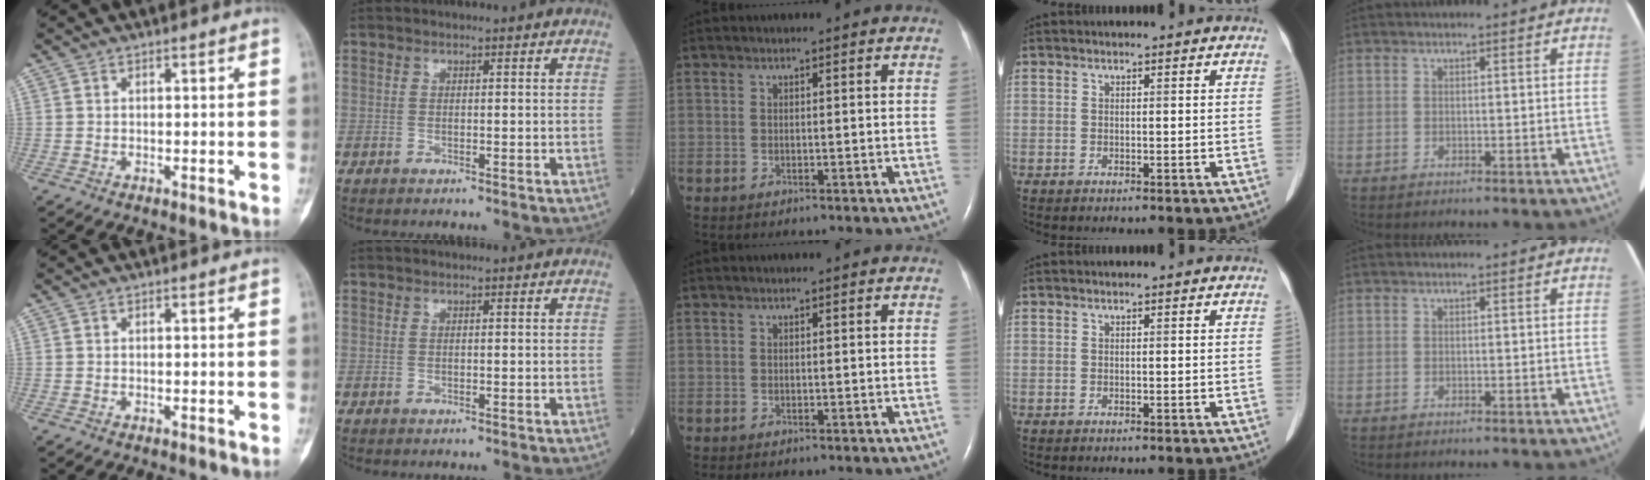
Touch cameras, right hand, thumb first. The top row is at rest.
{}